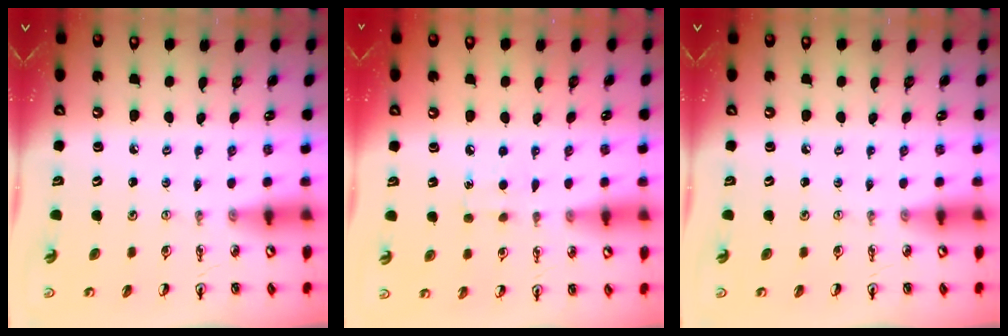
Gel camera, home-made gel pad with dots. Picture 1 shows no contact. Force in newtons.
{"total": 7.3, "press": 7.3, "slide": 0.9}
{"total": 0.0}